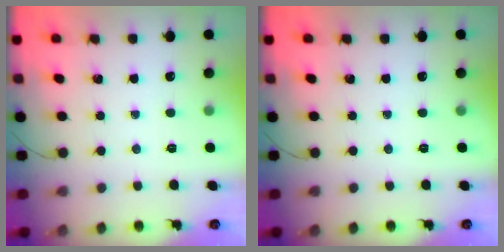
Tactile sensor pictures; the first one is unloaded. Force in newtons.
{"total": 0.0}